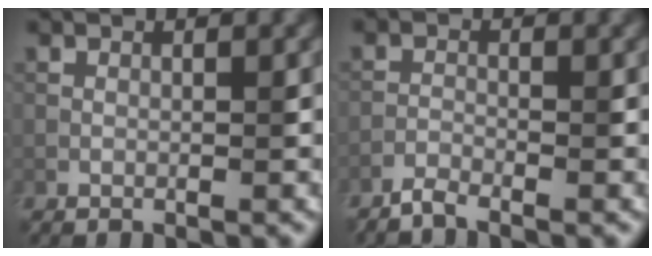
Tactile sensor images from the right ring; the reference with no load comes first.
{"total": 1.6, "force": [-1.6, 0.1, 0.2], "torque": [-0.012, 0.001, -0.033]}